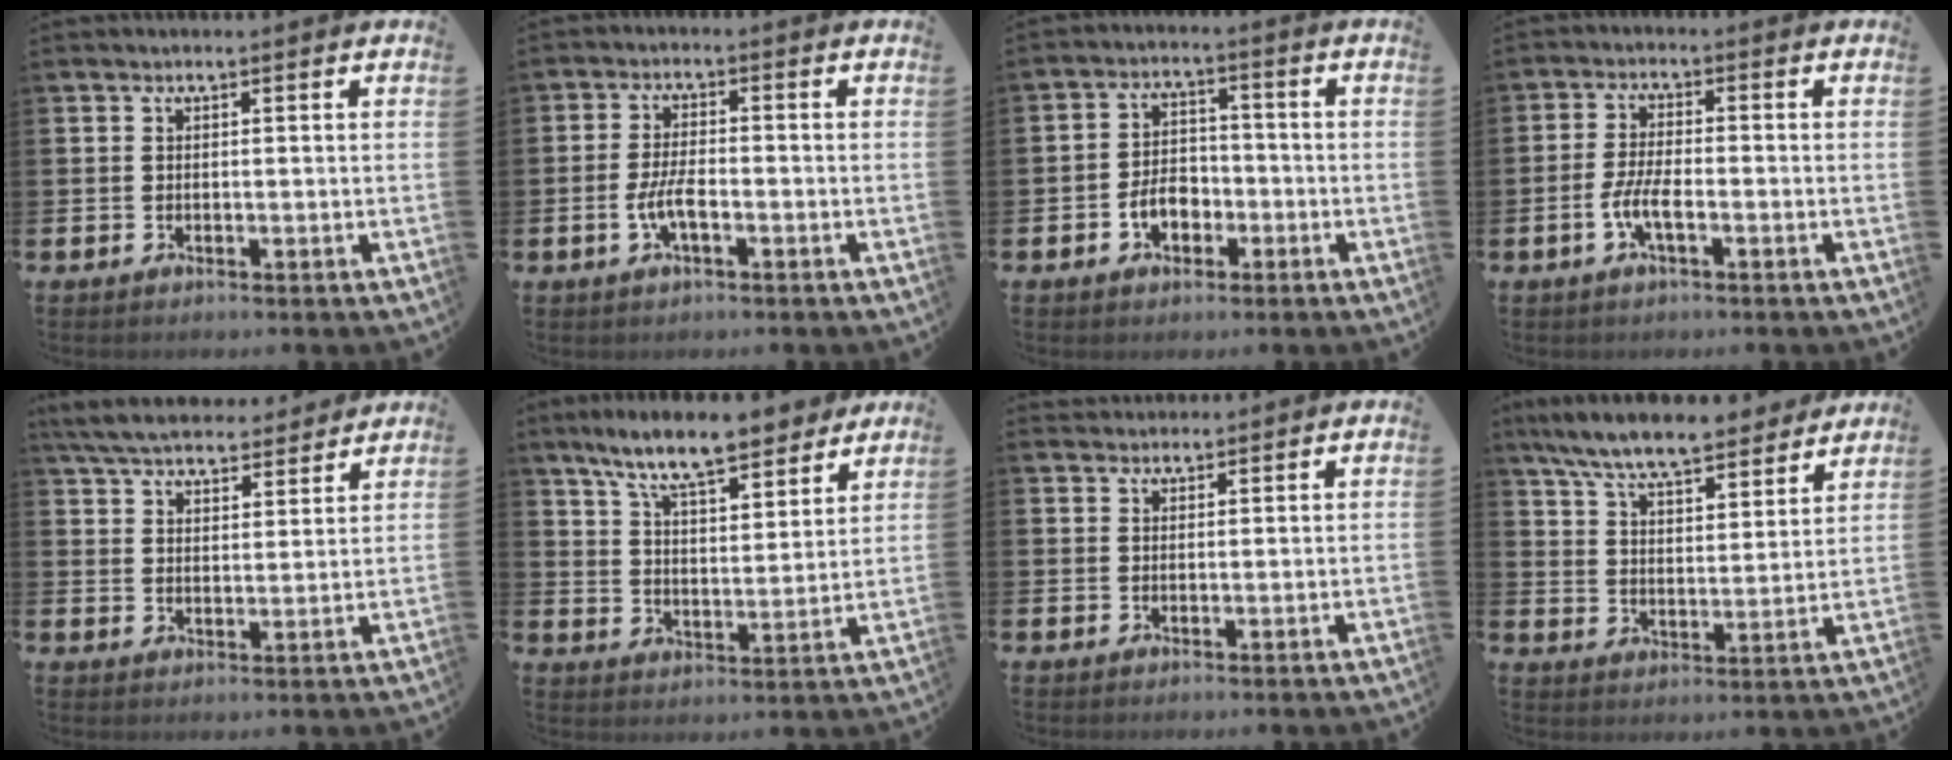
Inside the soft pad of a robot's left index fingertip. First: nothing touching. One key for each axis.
{"total": 3.9, "fx": -1.4, "fy": 1.4, "fz": 3.3, "tx": -0.079, "ty": 0.005, "tz": -0.027}
{"total": 4.2, "fx": -1.8, "fy": 2.9, "fz": 2.5, "tx": -0.040, "ty": 0.004, "tz": -0.038}
{"total": 3.8, "fx": -1.5, "fy": 1.1, "fz": 3.3, "tx": -0.077, "ty": 0.002, "tz": -0.029}
{"total": 6.3, "fx": 6.0, "fy": 1.3, "fz": 1.3, "tx": -0.055, "ty": -0.029, "tz": 0.109}
{"total": 10.4, "fx": 9.2, "fy": 1.8, "fz": 4.6, "tx": -0.110, "ty": -0.046, "tz": 0.163}
{"total": 1.9, "fx": 1.8, "fy": 0.5, "fz": -0.2, "tx": 0.008, "ty": -0.006, "tz": 0.033}
{"total": 8.7, "fx": 8.1, "fy": 1.3, "fz": 3.0, "tx": -0.098, "ty": -0.045, "tz": 0.144}